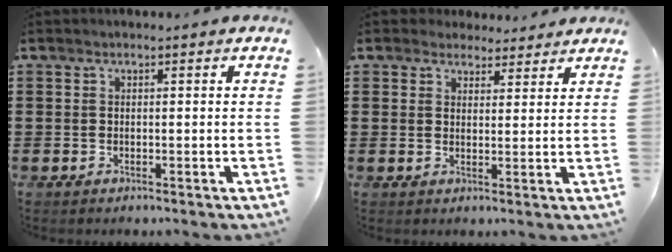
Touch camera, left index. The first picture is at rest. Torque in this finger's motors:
{"motor_torque": [2.13, -0.01, 0.45, 0.06]}